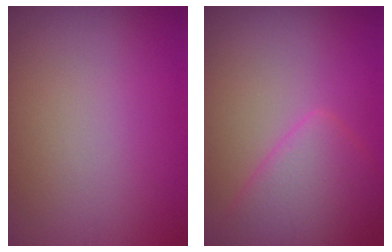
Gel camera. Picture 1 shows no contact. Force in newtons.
{"total": 4.6, "press": 4.6, "slide": 0.3}